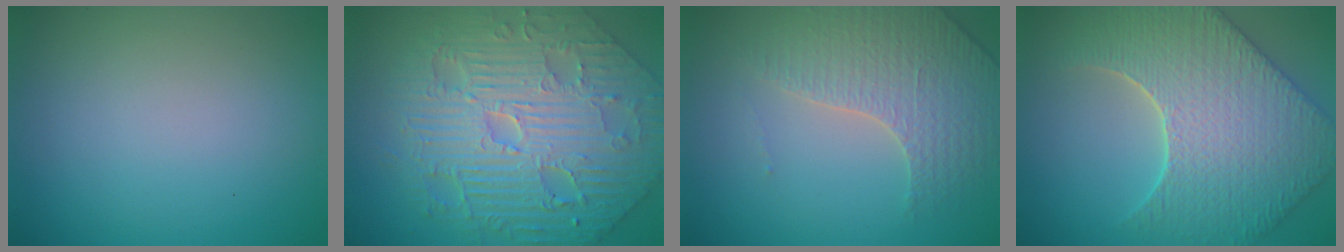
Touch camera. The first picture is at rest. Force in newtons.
{"total": 9.4, "press": 7.1, "slide": 6.3}
{"total": 3.6, "press": 3.5, "slide": 1.0}
{"total": 8.1, "press": 6.9, "slide": 4.2}